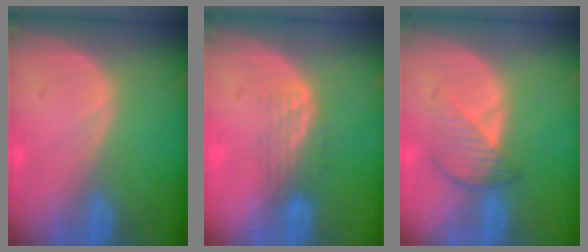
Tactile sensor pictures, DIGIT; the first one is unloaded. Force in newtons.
{"total": 3.4, "press": 2.9, "slide": 1.8}
{"total": 4.2, "press": 3.8, "slide": 1.8}